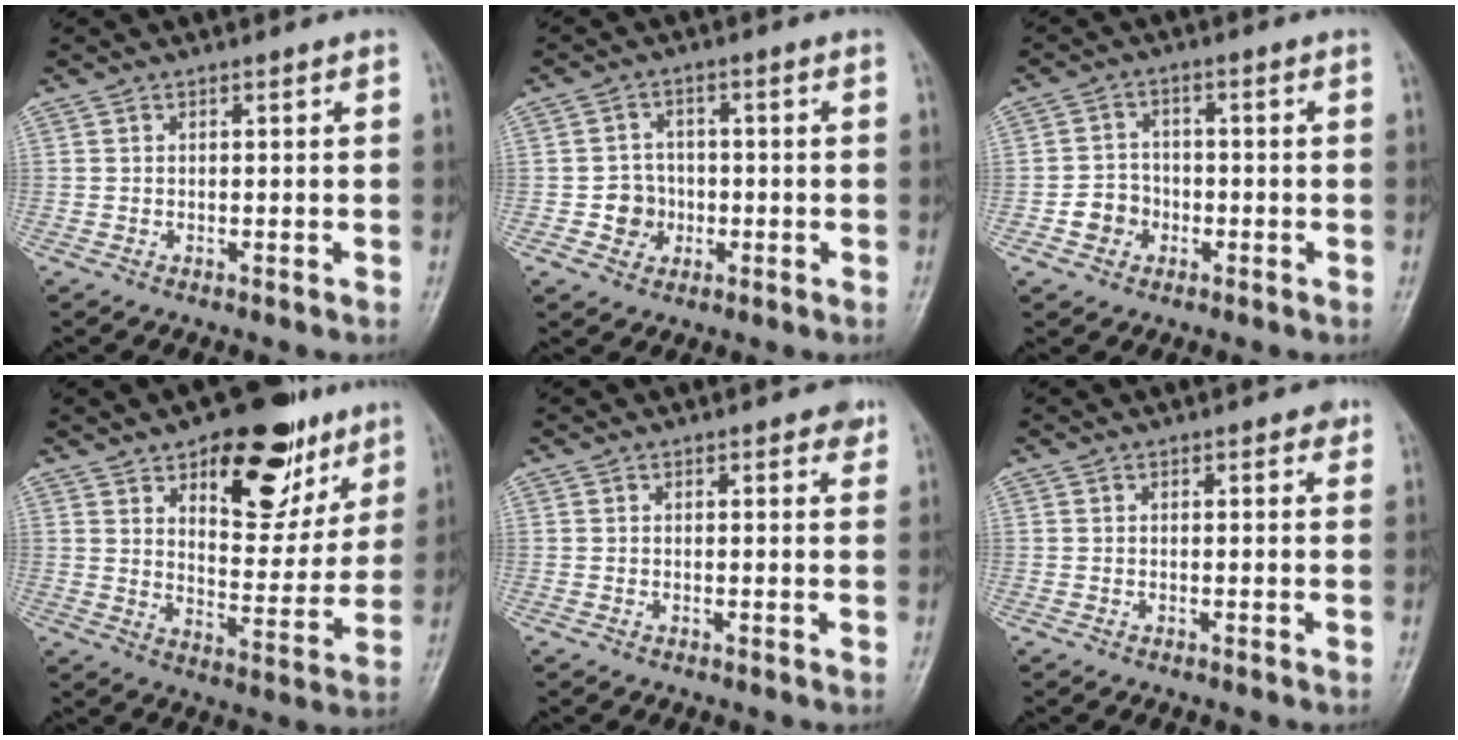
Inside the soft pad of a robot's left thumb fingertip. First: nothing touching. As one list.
[{"total": 4.9, "force": [-1.2, 4.6, 1.4], "torque": [0.007, 0.012, -0.022]}, {"total": 4.8, "force": [-1.7, 4.3, 1.4], "torque": [0.000, 0.019, -0.032]}, {"total": 18.6, "force": [10.4, 9.2, 12.4], "torque": [-0.111, -0.052, 0.153]}, {"total": 1.6, "force": [1.0, 0.9, 0.9], "torque": [0.003, -0.003, 0.007]}, {"total": 1.1, "force": [0.6, 0.7, 0.6], "torque": [0.003, -0.001, 0.002]}]